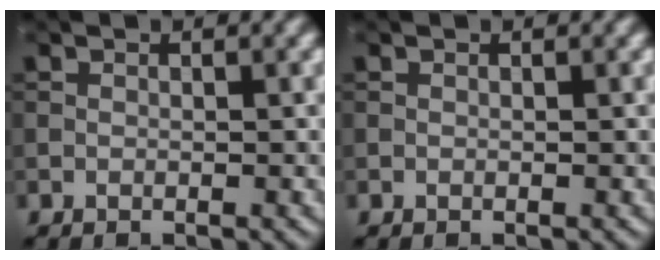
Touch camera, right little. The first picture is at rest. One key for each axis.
{"total": 0.0}